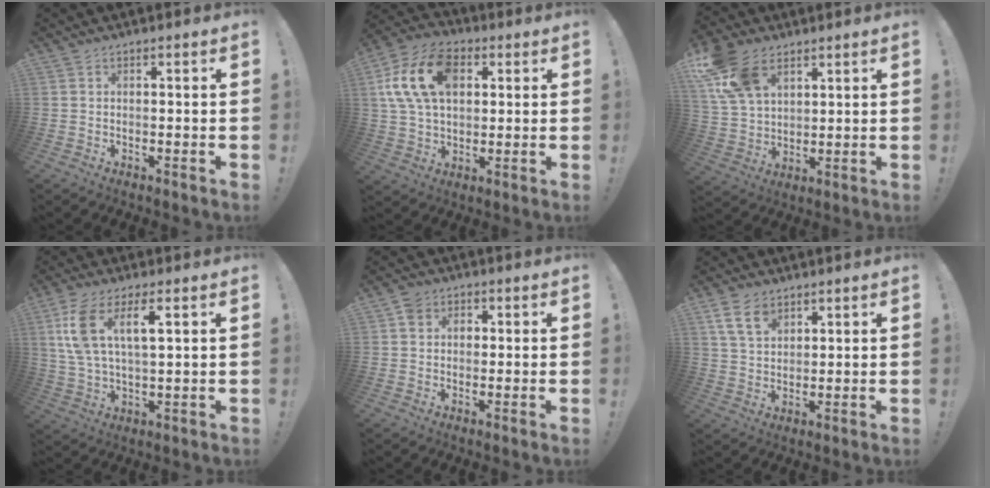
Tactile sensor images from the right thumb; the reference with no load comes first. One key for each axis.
{"total": 18.0, "fx": 4.9, "fy": 12.1, "fz": 12.3, "tx": -0.227, "ty": -0.002, "tz": 0.090}
{"total": 15.0, "fx": 8.1, "fy": 9.7, "fz": 8.2, "tx": -0.157, "ty": -0.032, "tz": 0.157}
{"total": 11.5, "fx": 4.6, "fy": 4.7, "fz": 9.4, "tx": -0.185, "ty": -0.005, "tz": 0.081}
{"total": 4.2, "fx": 0.8, "fy": 3.8, "fz": 1.6, "tx": -0.026, "ty": 0.009, "tz": 0.015}
{"total": 8.7, "fx": 5.1, "fy": 5.5, "fz": 4.4, "tx": -0.079, "ty": -0.013, "tz": 0.102}